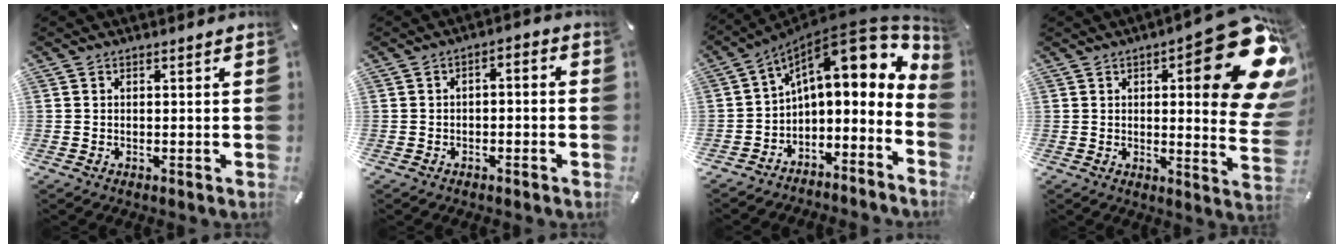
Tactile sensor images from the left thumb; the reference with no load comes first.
{"total": 2.9, "force": [-2.2, 1.2, 1.4], "torque": [-0.024, 0.017, -0.044]}
{"total": 17.7, "force": [8.0, 8.6, 13.3], "torque": [-0.190, -0.061, 0.137]}
{"total": 24.7, "force": [9.1, 8.1, 21.5], "torque": [-0.257, -0.077, 0.143]}